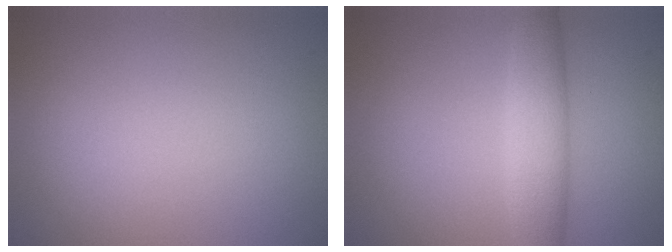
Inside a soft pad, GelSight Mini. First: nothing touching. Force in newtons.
{"total": 4.5, "press": 4.5, "slide": 0.1}